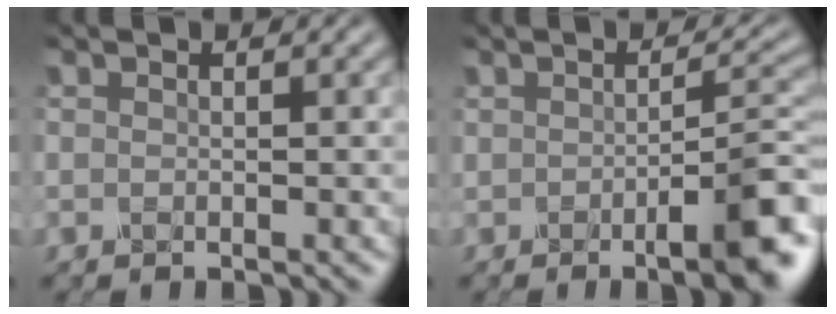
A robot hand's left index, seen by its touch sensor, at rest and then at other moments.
{"total": 6.2, "force": [-1.7, 1.4, 5.8], "torque": [-0.077, -0.005, -0.019]}